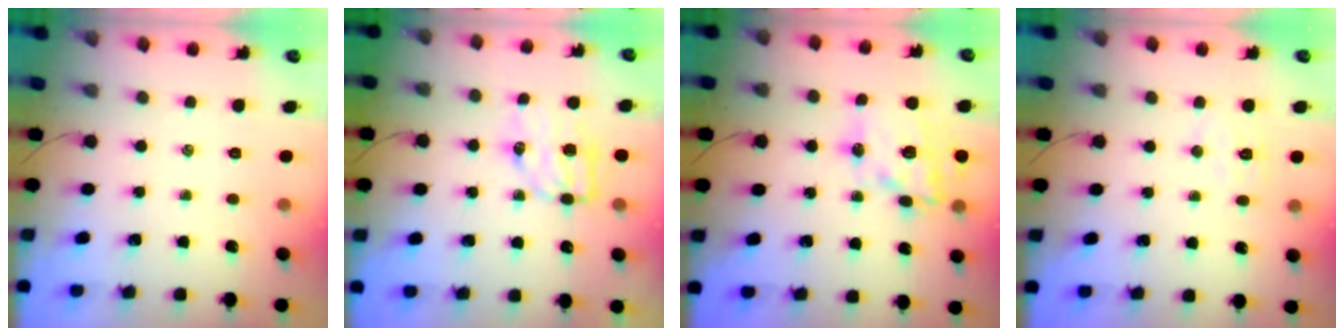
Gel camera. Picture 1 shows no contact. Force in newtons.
{"total": 7.8, "press": 7.8, "slide": 1.0}
{"total": 18.3, "press": 17.9, "slide": 3.8}
{"total": 5.2, "press": 5.1, "slide": 0.9}